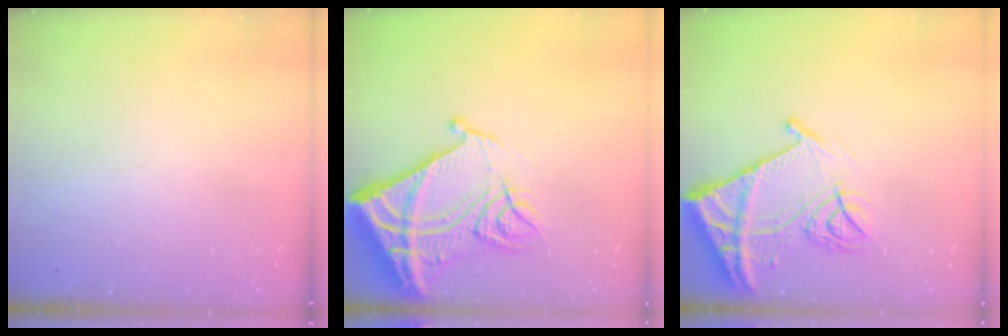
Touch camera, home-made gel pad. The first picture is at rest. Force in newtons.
{"total": 18.9, "press": 18.7, "slide": 2.3}
{"total": 14.9, "press": 14.8, "slide": 1.6}